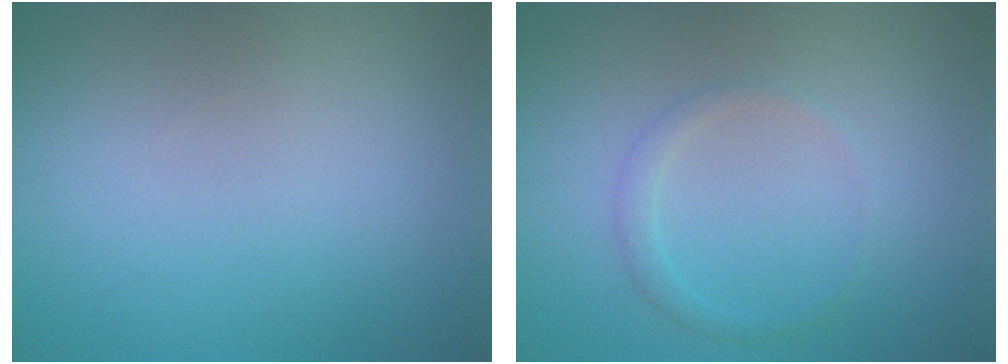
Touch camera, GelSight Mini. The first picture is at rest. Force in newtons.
{"total": 1.3, "press": 1.3, "slide": 0.0}